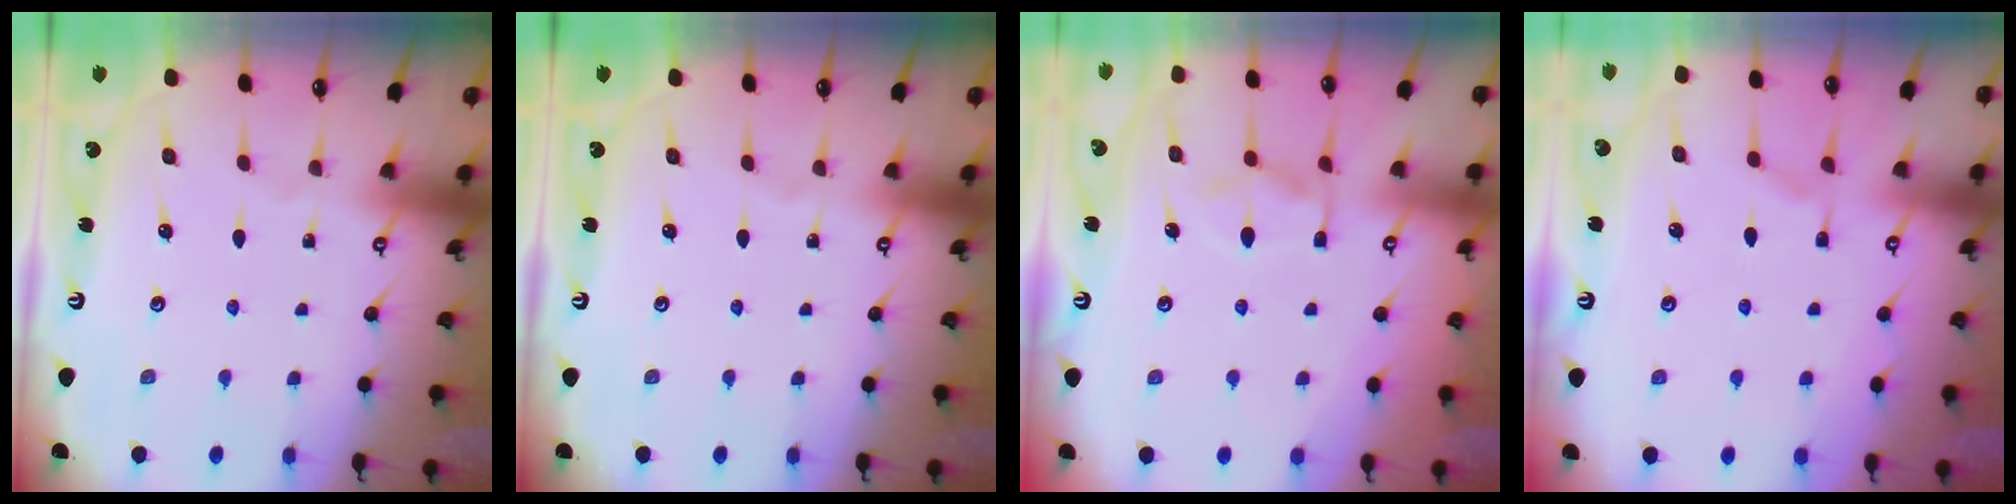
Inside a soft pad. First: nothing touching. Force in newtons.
{"total": 0.0}
{"total": 5.1, "press": 4.9, "slide": 1.4}
{"total": 1.4, "press": 0.1, "slide": 1.4}